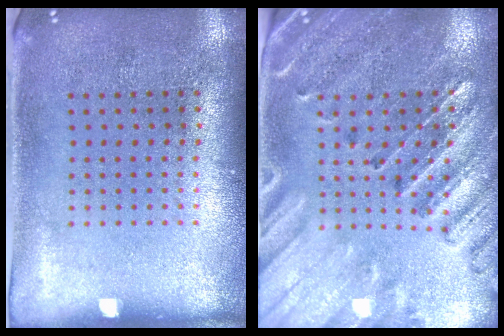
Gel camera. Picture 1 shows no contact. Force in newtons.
{"total": 2.9, "press": 2.7, "slide": 1.1}